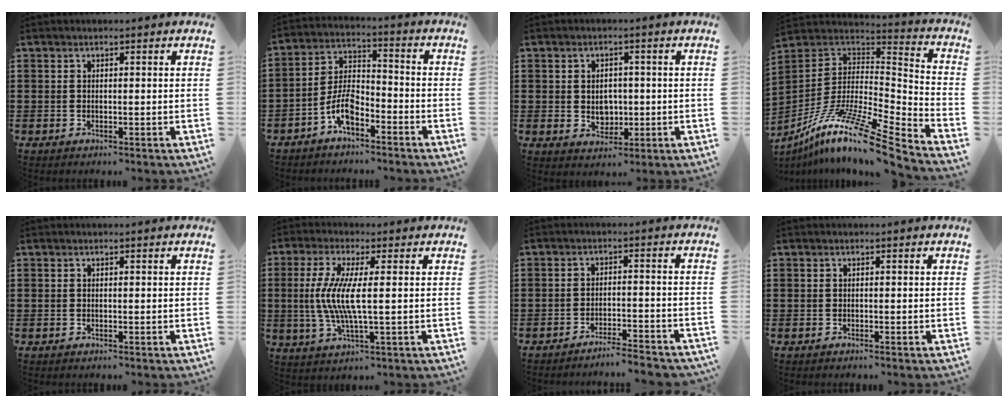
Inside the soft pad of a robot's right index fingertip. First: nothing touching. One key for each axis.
{"total": 6.5, "fx": -3.9, "fy": 2.8, "fz": 4.4, "tx": -0.102, "ty": 0.008, "tz": -0.076}
{"total": 3.2, "fx": -0.1, "fy": 2.7, "fz": 1.7, "tx": -0.025, "ty": 0.000, "tz": -0.006}
{"total": 13.8, "fx": -9.2, "fy": 1.8, "fz": 10.1, "tx": -0.192, "ty": 0.007, "tz": -0.174}
{"total": 0.0}
{"total": 7.5, "fx": 0.1, "fy": 0.9, "fz": 7.5, "tx": -0.167, "ty": -0.016, "tz": -0.008}
{"total": 3.4, "fx": -3.3, "fy": -0.2, "fz": 0.7, "tx": -0.016, "ty": -0.001, "tz": -0.069}
{"total": 0.0}